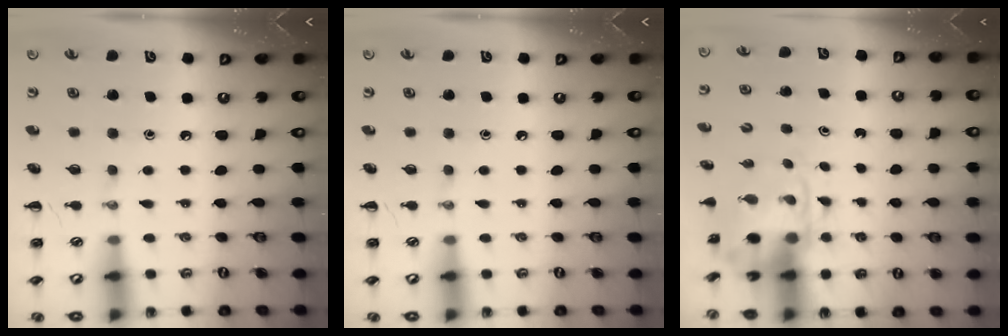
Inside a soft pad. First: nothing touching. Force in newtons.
{"total": 0.0}
{"total": 3.6, "press": 3.5, "slide": 0.8}